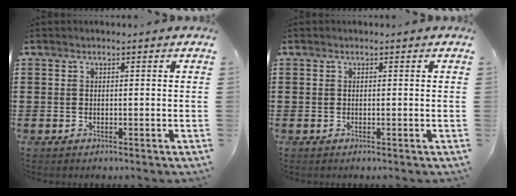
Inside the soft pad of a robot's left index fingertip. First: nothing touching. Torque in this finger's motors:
{"motor_torque": [0.00, -0.01, 0.00, 0.00]}